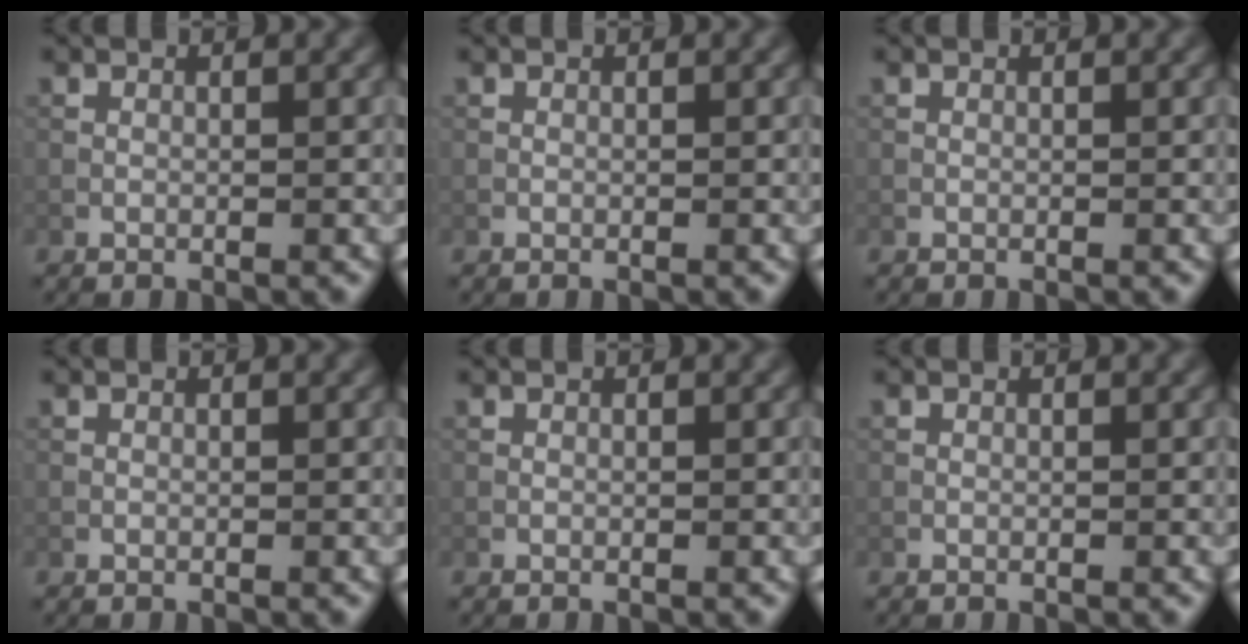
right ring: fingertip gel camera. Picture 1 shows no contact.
{"total": 0.0}
{"total": 0.0}
{"total": 0.0}
{"total": 0.0}
{"total": 0.0}